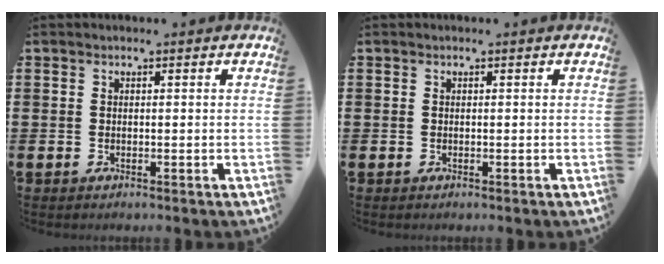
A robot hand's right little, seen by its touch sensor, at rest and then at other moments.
{"total": 0.0}